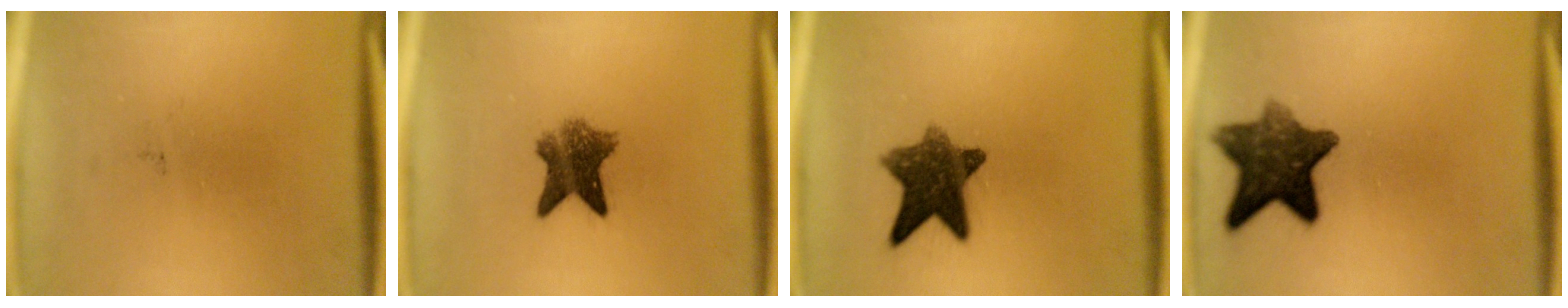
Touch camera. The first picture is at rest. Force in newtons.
{"total": 6.7}
{"total": 9.6}
{"total": 10.3}